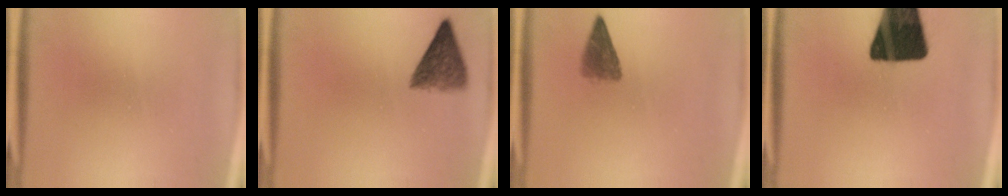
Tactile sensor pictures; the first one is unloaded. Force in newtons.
{"total": 5.9}
{"total": 2.7}
{"total": 18.8}